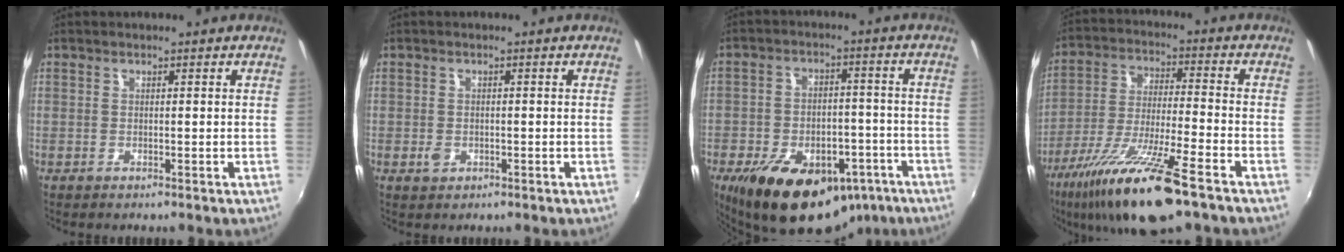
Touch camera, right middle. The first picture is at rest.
{"total": 1.8, "force": [-0.7, 1.4, 0.9], "torque": [-0.016, 0.000, -0.012]}
{"total": 23.0, "force": [-13.5, 12.9, 13.4], "torque": [-0.249, 0.000, -0.176]}
{"total": 17.8, "force": [-11.9, 2.1, 13.0], "torque": [-0.260, -0.036, -0.213]}